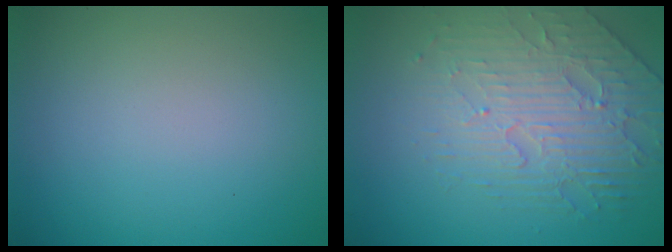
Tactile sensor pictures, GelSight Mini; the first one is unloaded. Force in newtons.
{"total": 4.3, "press": 3.9, "slide": 1.7}